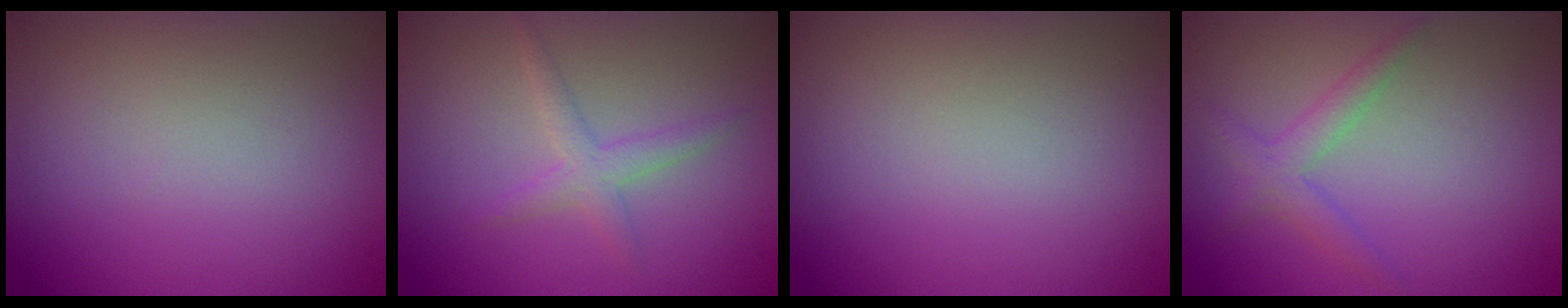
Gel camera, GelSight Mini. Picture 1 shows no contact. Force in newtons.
{"total": 2.0, "press": 2.0, "slide": 0.1}
{"total": 0.0}
{"total": 2.2, "press": 2.2, "slide": 0.1}